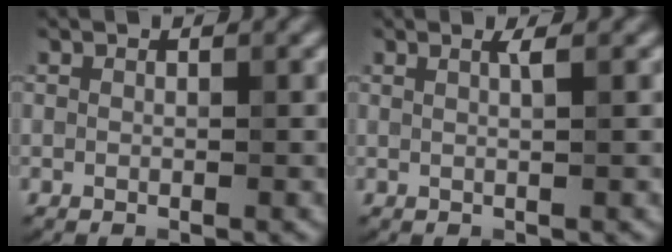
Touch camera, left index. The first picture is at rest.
{"total": 1.3, "force": [0.5, 0.4, 1.1], "torque": [-0.012, 0.000, 0.002]}